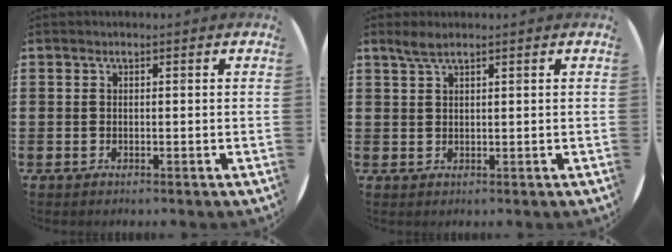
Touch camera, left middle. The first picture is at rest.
{"total": 2.0, "force": [1.6, 0.2, 1.2], "torque": [-0.025, 0.003, 0.029]}